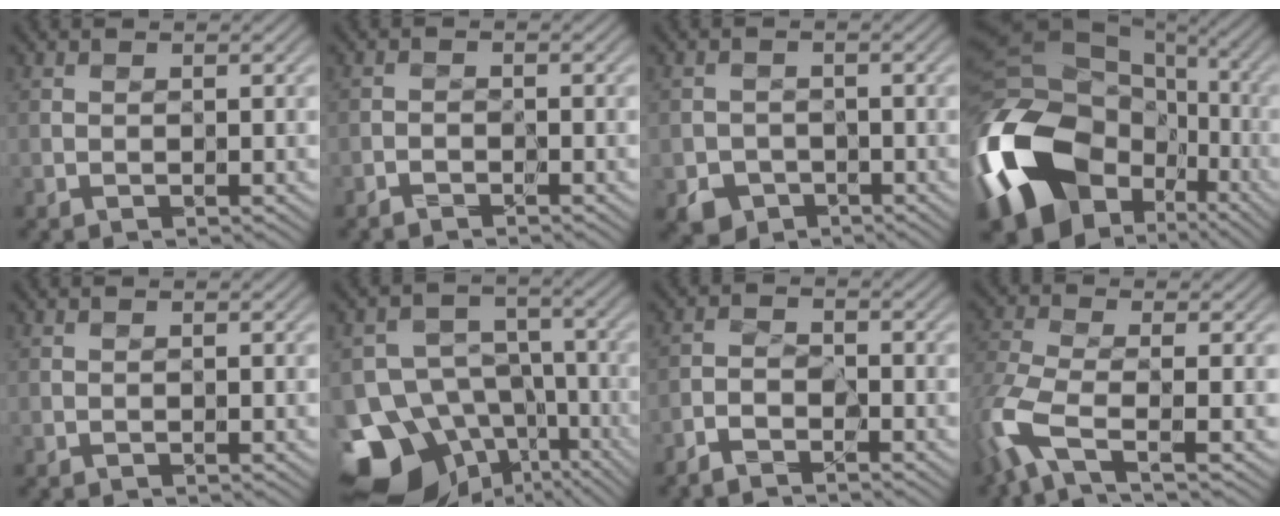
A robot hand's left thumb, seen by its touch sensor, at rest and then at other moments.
{"total": 1.3, "force": [-1.3, 0.2, 0.3], "torque": [-0.007, 0.003, -0.026]}
{"total": 3.0, "force": [-1.7, 2.4, 0.7], "torque": [-0.014, -0.006, -0.034]}
{"total": 19.4, "force": [-7.2, 14.1, 11.2], "torque": [-0.273, -0.026, -0.131]}
{"total": 0.0}
{"total": 16.3, "force": [-9.7, 11.7, 5.8], "torque": [-0.141, -0.037, -0.141]}
{"total": 2.6, "force": [-2.4, 0.5, 1.0], "torque": [-0.019, 0.005, -0.053]}
{"total": 7.2, "force": [-3.5, 2.0, 5.9], "torque": [-0.154, -0.008, -0.088]}